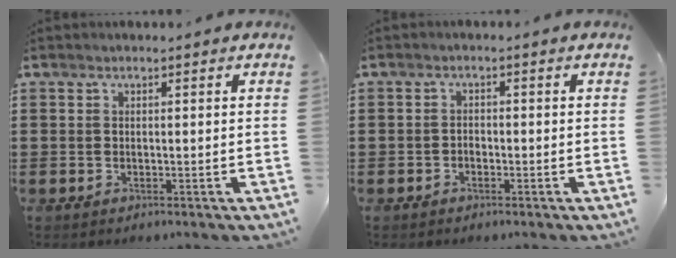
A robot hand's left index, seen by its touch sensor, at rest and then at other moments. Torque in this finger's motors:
{"motor_torque": [-0.73, 0.96, 0.03, 0.00]}